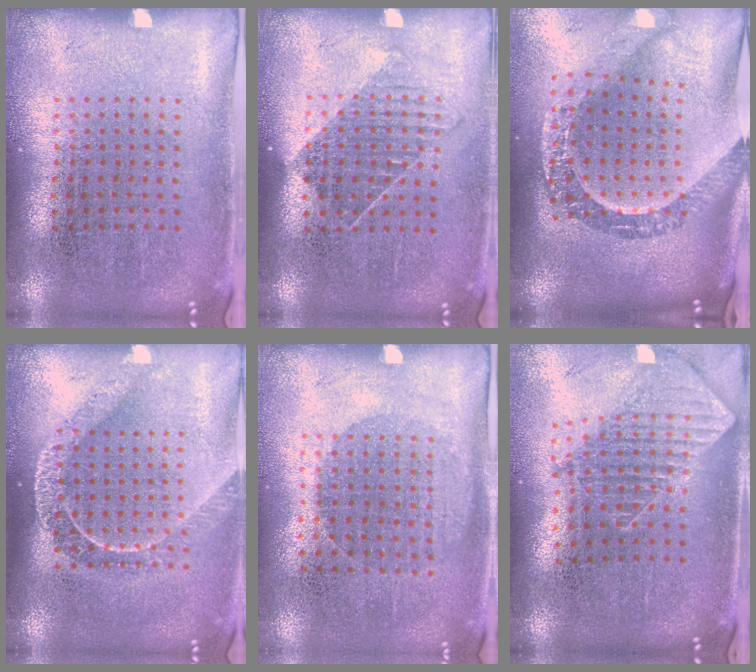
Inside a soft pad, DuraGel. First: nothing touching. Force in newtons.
{"total": 1.1, "press": 0.9, "slide": 0.6}
{"total": 3.2, "press": 2.3, "slide": 2.2}
{"total": 1.7, "press": 1.5, "slide": 0.8}
{"total": 1.0, "press": 0.9, "slide": 0.4}
{"total": 1.9, "press": 1.5, "slide": 1.2}